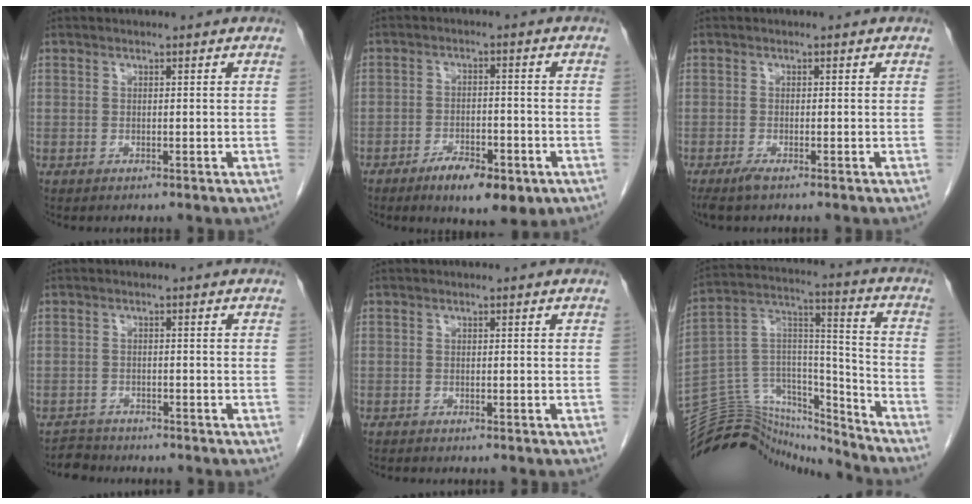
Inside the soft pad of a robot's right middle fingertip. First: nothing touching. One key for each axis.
{"total": 8.6, "fx": -5.0, "fy": 2.9, "fz": 6.4, "tx": -0.096, "ty": -0.006, "tz": -0.070}
{"total": 1.6, "fx": -1.1, "fy": 0.0, "fz": 1.1, "tx": -0.028, "ty": -0.007, "tz": -0.024}
{"total": 2.8, "fx": -2.6, "fy": 0.7, "fz": -0.8, "tx": 0.015, "ty": -0.006, "tz": -0.047}
{"total": 0.8, "fx": -0.8, "fy": 0.1, "fz": 0.2, "tx": -0.006, "ty": -0.001, "tz": -0.014}
{"total": 21.7, "fx": -20.9, "fy": 5.1, "fz": 3.3, "tx": -0.082, "ty": 0.060, "tz": -0.338}